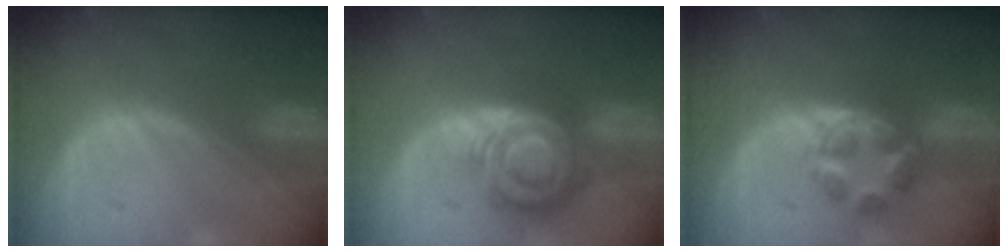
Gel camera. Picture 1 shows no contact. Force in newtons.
{"total": 8.9, "press": 8.9, "slide": 0.6}
{"total": 6.2, "press": 5.5, "slide": 2.8}